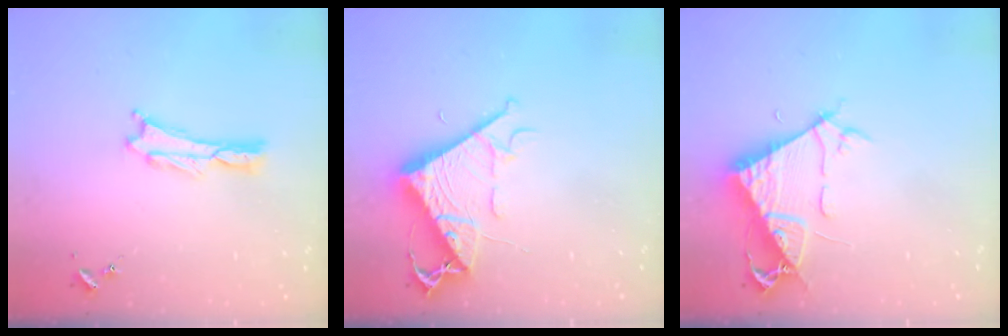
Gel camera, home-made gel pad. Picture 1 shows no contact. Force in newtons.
{"total": 9.6, "press": 9.6, "slide": 0.9}
{"total": 7.0, "press": 7.0, "slide": 0.8}